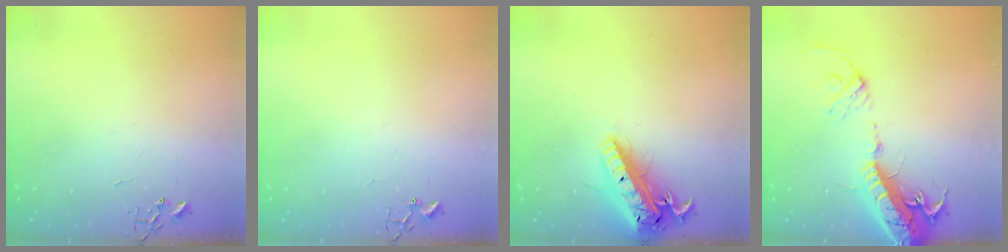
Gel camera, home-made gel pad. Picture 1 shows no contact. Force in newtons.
{"total": 1.8, "press": 1.8, "slide": 0.2}
{"total": 20.4, "press": 20.0, "slide": 4.2}
{"total": 20.6, "press": 20.2, "slide": 4.3}